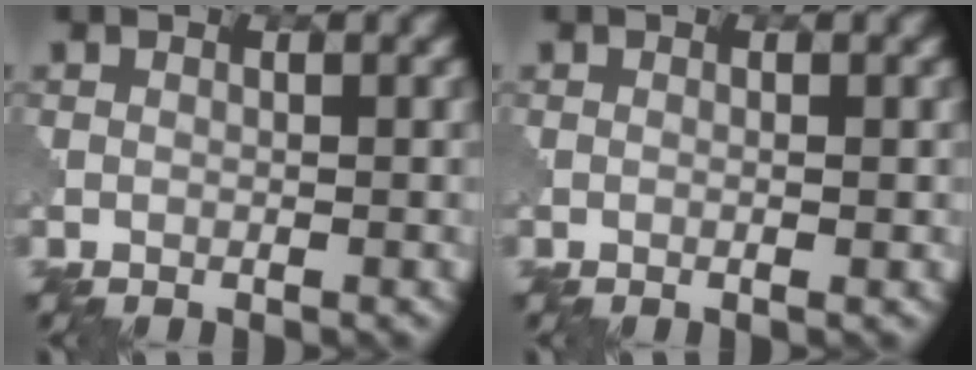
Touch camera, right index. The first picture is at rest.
{"total": 0.6, "force": [0.0, 0.1, 0.6], "torque": [-0.011, -0.001, -0.002]}